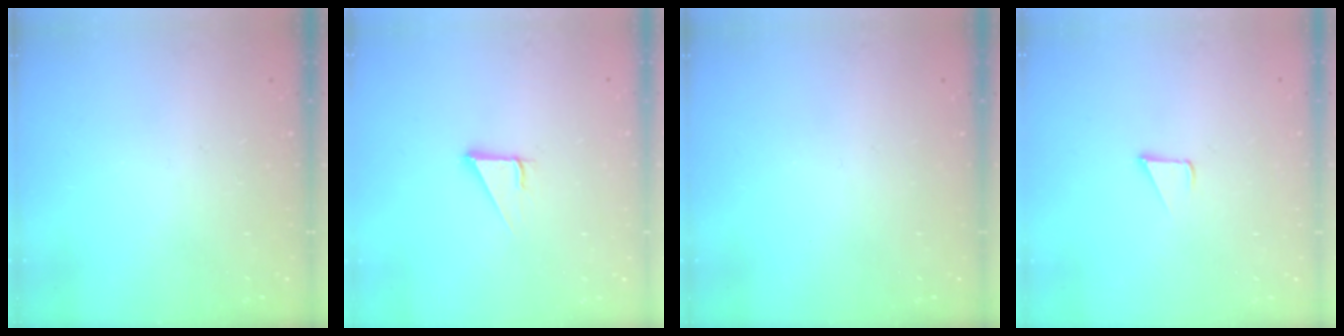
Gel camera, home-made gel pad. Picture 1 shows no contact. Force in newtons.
{"total": 2.8, "press": 2.8, "slide": 0.0}
{"total": 0.0}
{"total": 1.6, "press": 1.6, "slide": 0.1}